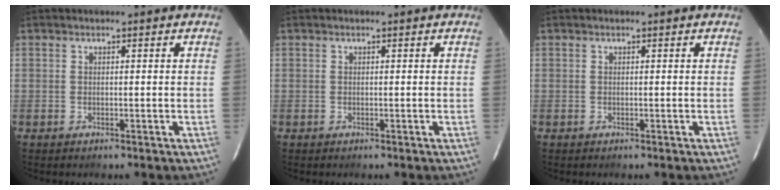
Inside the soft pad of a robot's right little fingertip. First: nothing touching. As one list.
[{"total": 0.0}, {"total": 0.0}]